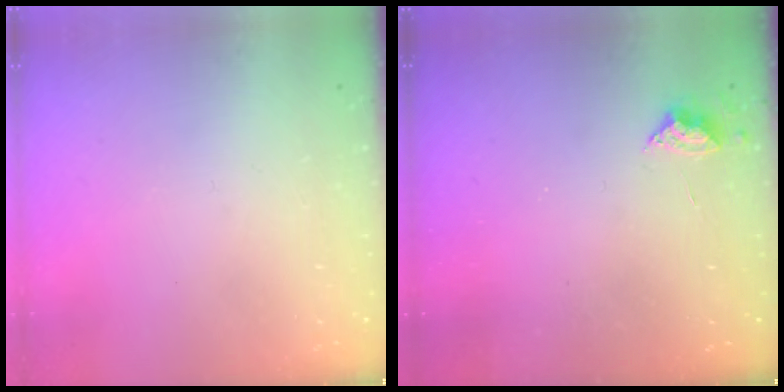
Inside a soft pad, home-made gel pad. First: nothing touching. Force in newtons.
{"total": 5.8, "press": 5.8, "slide": 0.8}